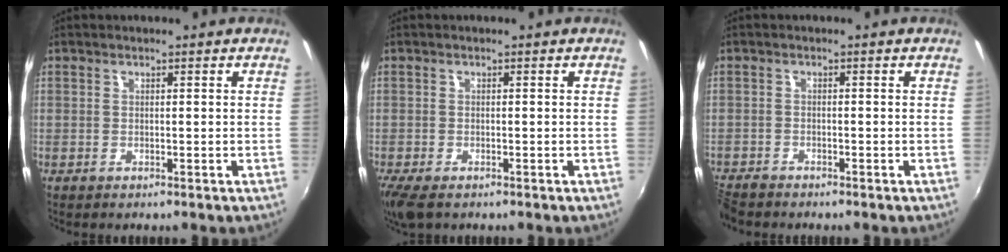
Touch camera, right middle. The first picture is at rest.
{"total": 5.1, "force": [-3.5, 1.8, 3.3], "torque": [-0.074, -0.024, -0.062]}
{"total": 4.4, "force": [-4.1, 1.0, 1.0], "torque": [-0.038, -0.020, -0.082]}